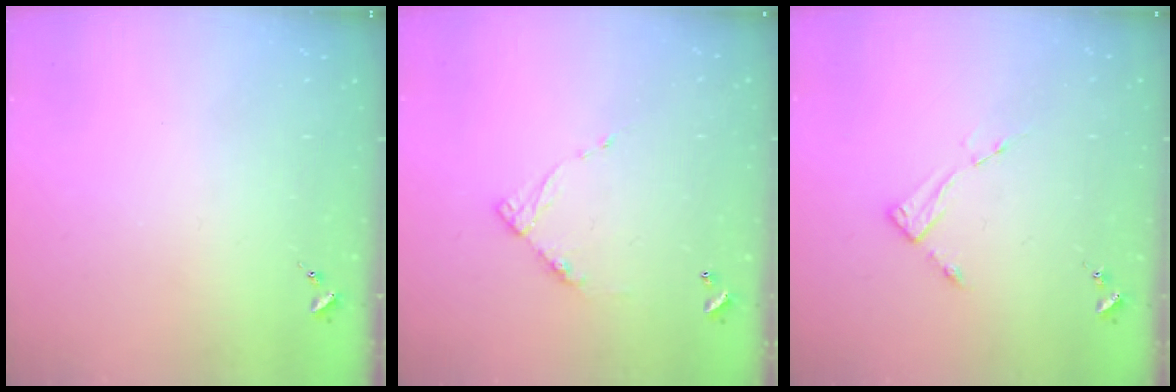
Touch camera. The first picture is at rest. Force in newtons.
{"total": 8.8, "press": 8.8, "slide": 0.5}
{"total": 3.4, "press": 3.4, "slide": 0.4}